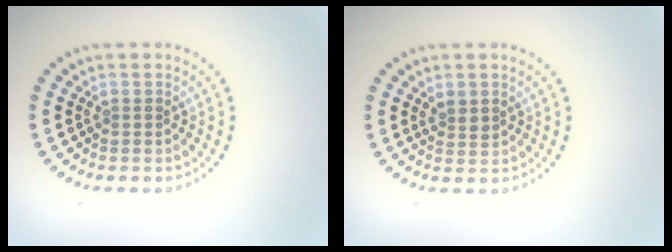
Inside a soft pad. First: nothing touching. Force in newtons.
{"total": 1.4, "press": 1.3, "slide": 0.5}